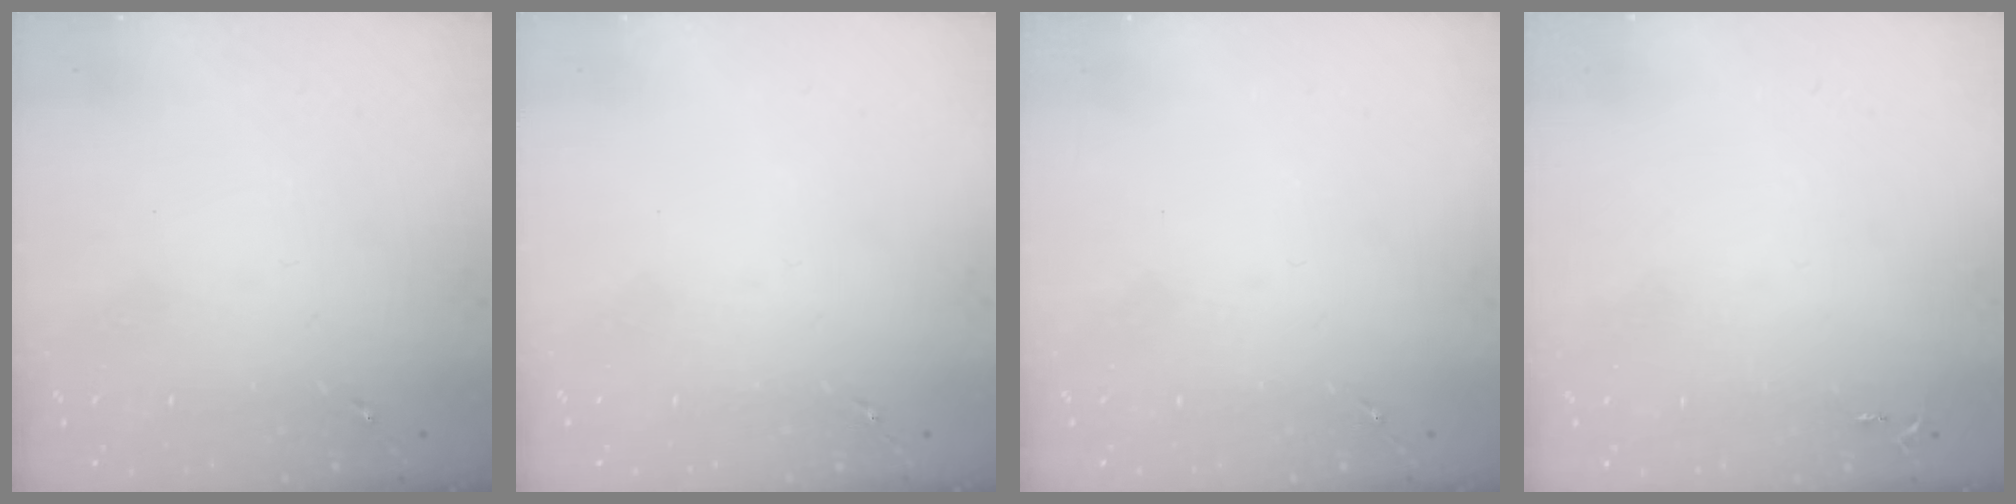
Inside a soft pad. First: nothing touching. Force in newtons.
{"total": 0.0}
{"total": 0.0}
{"total": 2.6, "press": 2.6, "slide": 0.3}